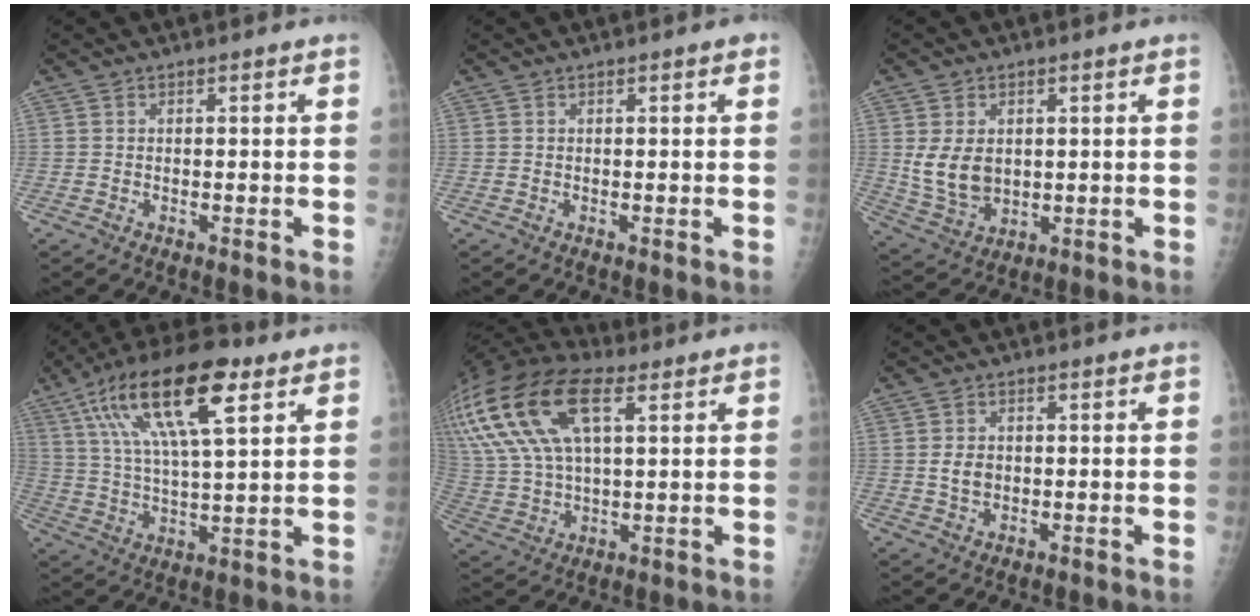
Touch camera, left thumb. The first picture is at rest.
{"total": 0.8, "force": [0.4, 0.2, 0.7], "torque": [-0.012, 0.001, 0.002]}
{"total": 8.4, "force": [1.2, 6.0, 5.7], "torque": [-0.087, -0.012, 0.040]}
{"total": 19.3, "force": [9.0, 6.3, 15.8], "torque": [-0.281, -0.006, 0.158]}
{"total": 25.2, "force": [10.3, 12.4, 19.3], "torque": [-0.422, 0.027, 0.190]}
{"total": 3.6, "force": [0.2, 2.7, 2.3], "torque": [-0.033, 0.000, 0.006]}